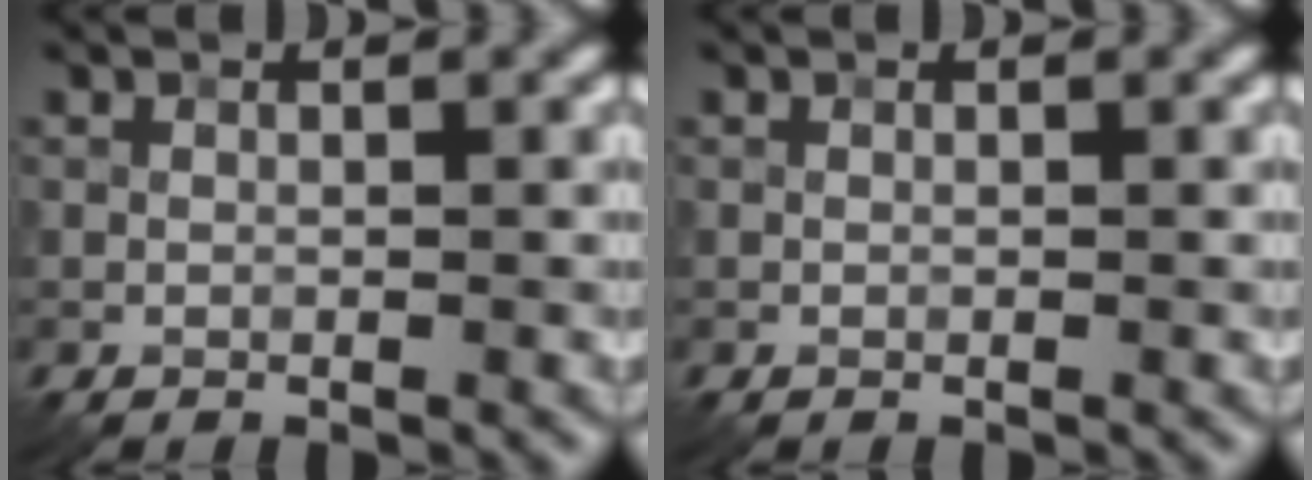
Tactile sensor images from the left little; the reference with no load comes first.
{"total": 0.0}